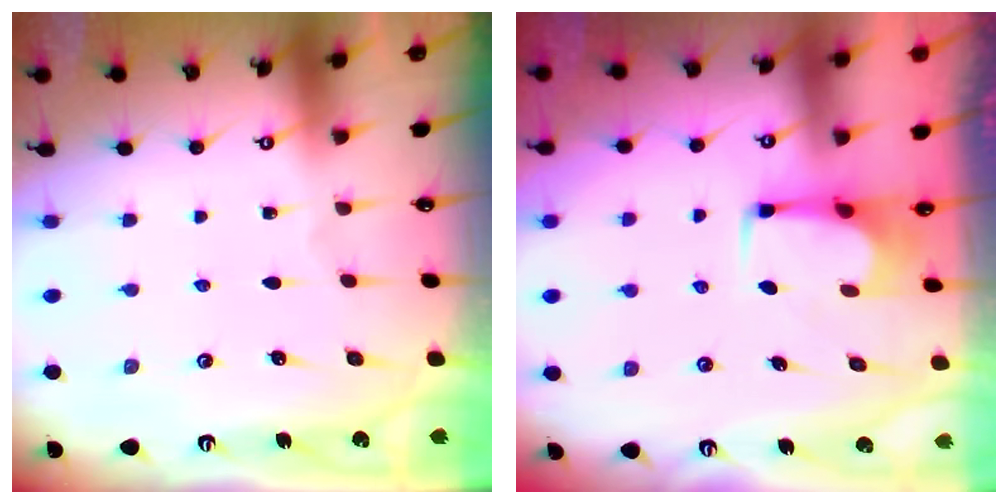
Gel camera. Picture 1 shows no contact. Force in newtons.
{"total": 2.5, "press": 2.5, "slide": 0.4}